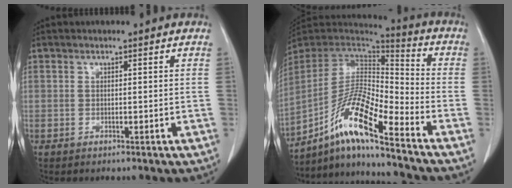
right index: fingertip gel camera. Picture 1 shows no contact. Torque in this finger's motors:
{"motor_torque": [0.28, -0.24, 0.22, 0.06]}